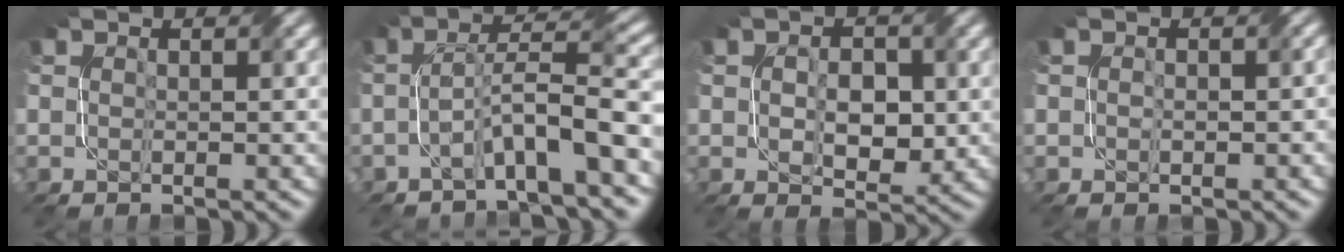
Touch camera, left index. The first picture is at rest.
{"total": 6.6, "force": [-2.8, 0.9, 5.9], "torque": [-0.098, 0.023, -0.055]}
{"total": 4.2, "force": [0.0, 2.6, 3.4], "torque": [-0.057, -0.005, 0.005]}
{"total": 1.1, "force": [-0.1, 0.6, 0.9], "torque": [-0.014, 0.001, 0.001]}